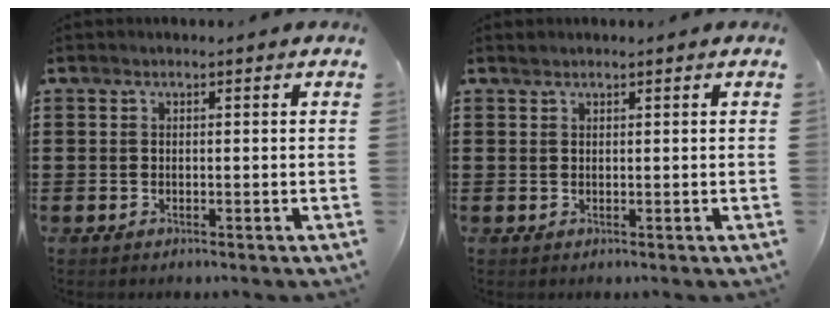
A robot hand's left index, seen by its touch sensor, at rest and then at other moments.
{"total": 0.6, "force": [0.6, 0.3, 0.1], "torque": [-0.003, 0.001, 0.012]}